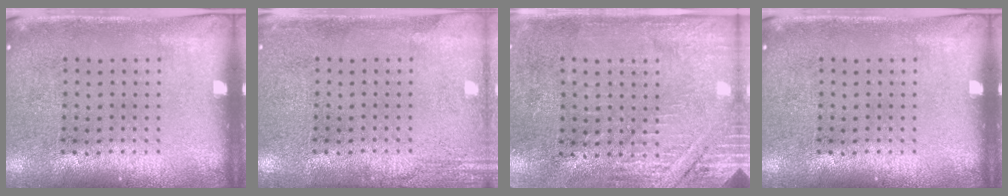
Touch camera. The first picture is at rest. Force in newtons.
{"total": 1.9, "press": 1.9, "slide": 0.2}
{"total": 2.9, "press": 2.7, "slide": 1.1}
{"total": 0.0}